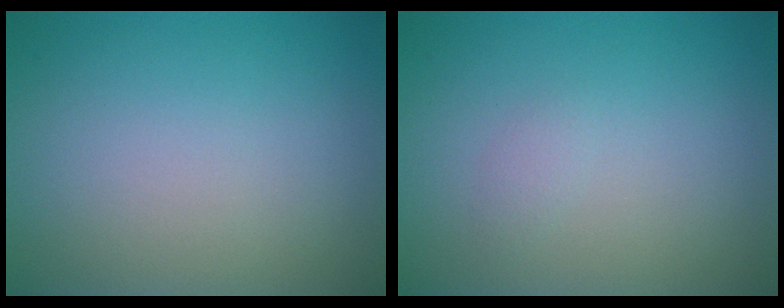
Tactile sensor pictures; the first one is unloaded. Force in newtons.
{"total": 0.7, "press": 0.7, "slide": 0.1}